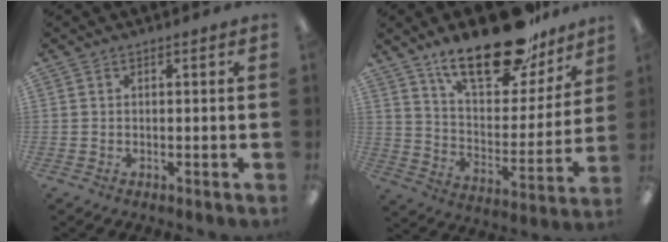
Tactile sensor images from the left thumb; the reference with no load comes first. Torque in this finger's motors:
{"motor_torque": [2.21, 1.18, 1.32, -1.35, 0.11]}